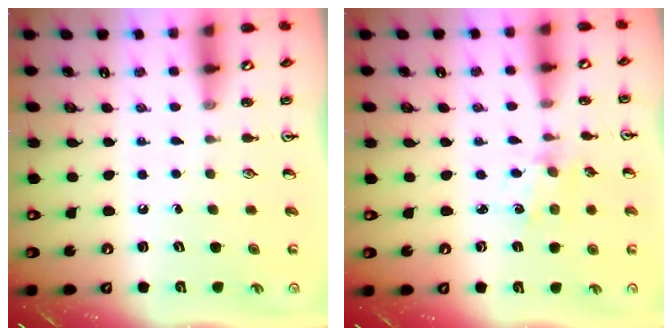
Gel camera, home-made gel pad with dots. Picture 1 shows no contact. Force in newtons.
{"total": 1.5, "press": 1.4, "slide": 0.1}